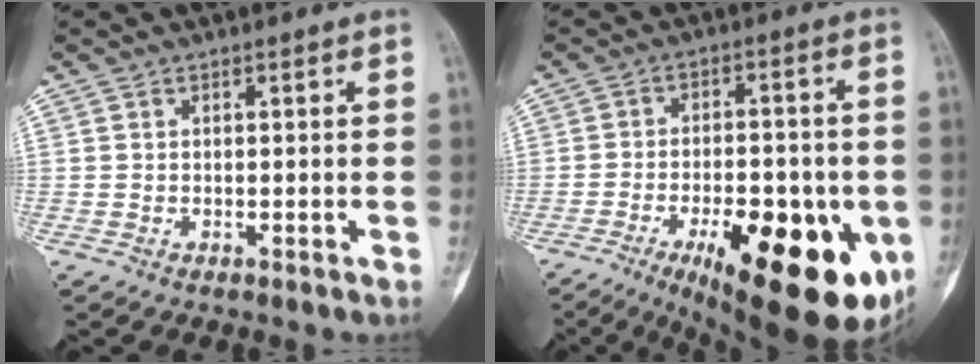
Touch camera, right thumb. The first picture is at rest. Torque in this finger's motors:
{"motor_torque": [0.25, 1.20, 2.07, -0.70, 0.02]}